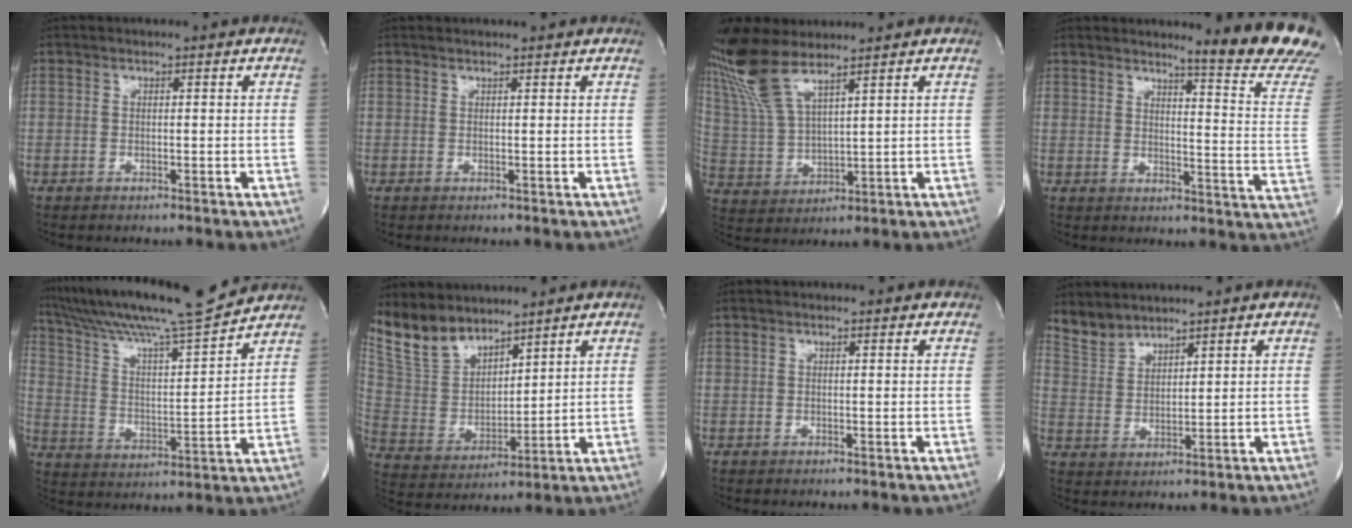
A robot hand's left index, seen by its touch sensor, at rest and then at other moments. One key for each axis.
{"total": 2.0, "fx": 1.9, "fy": 0.0, "fz": 0.4, "tx": -0.009, "ty": 0.014, "tz": 0.025}
{"total": 11.5, "fx": 8.8, "fy": 2.6, "fz": 7.0, "tx": -0.166, "ty": 0.004, "tz": 0.184}
{"total": 14.3, "fx": 13.3, "fy": -1.2, "fz": 5.1, "tx": -0.061, "ty": -0.128, "tz": 0.140}
{"total": 18.9, "fx": 16.8, "fy": -0.2, "fz": 8.6, "tx": -0.155, "ty": -0.011, "tz": 0.275}
{"total": 11.0, "fx": 9.8, "fy": 4.3, "fz": 2.9, "tx": -0.075, "ty": 0.012, "tz": 0.209}
{"total": 0.7, "fx": 0.6, "fy": 0.3, "fz": 0.1, "tx": -0.013, "ty": 0.012, "tz": 0.011}
{"total": 4.9, "fx": 4.8, "fy": 1.3, "fz": 0.2, "tx": -0.013, "ty": 0.010, "tz": 0.107}